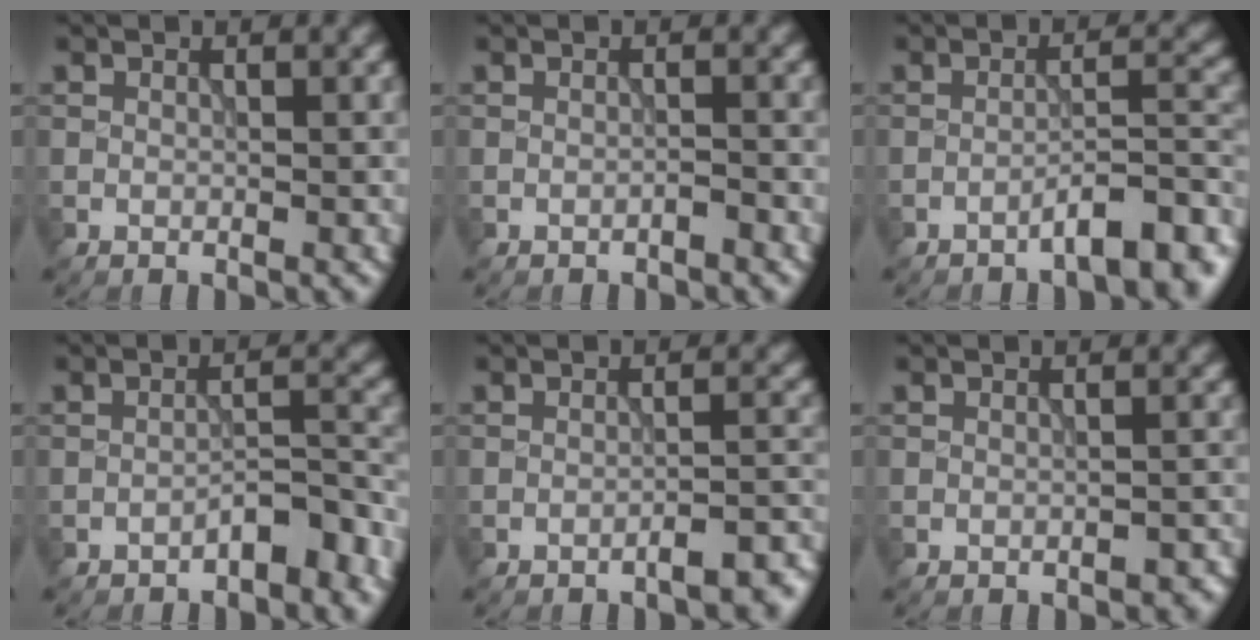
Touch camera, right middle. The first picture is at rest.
{"total": 0.5, "force": [-0.5, 0.1, 0.3], "torque": [-0.003, 0.003, -0.010]}
{"total": 5.2, "force": [-3.2, 1.2, 4.0], "torque": [-0.052, 0.012, -0.048]}
{"total": 2.9, "force": [-2.0, 0.8, 2.0], "torque": [-0.029, 0.015, -0.036]}
{"total": 3.3, "force": [-2.3, 0.9, 2.2], "torque": [-0.024, 0.006, -0.035]}
{"total": 1.3, "force": [-0.9, 0.5, 0.6], "torque": [-0.008, 0.002, -0.010]}